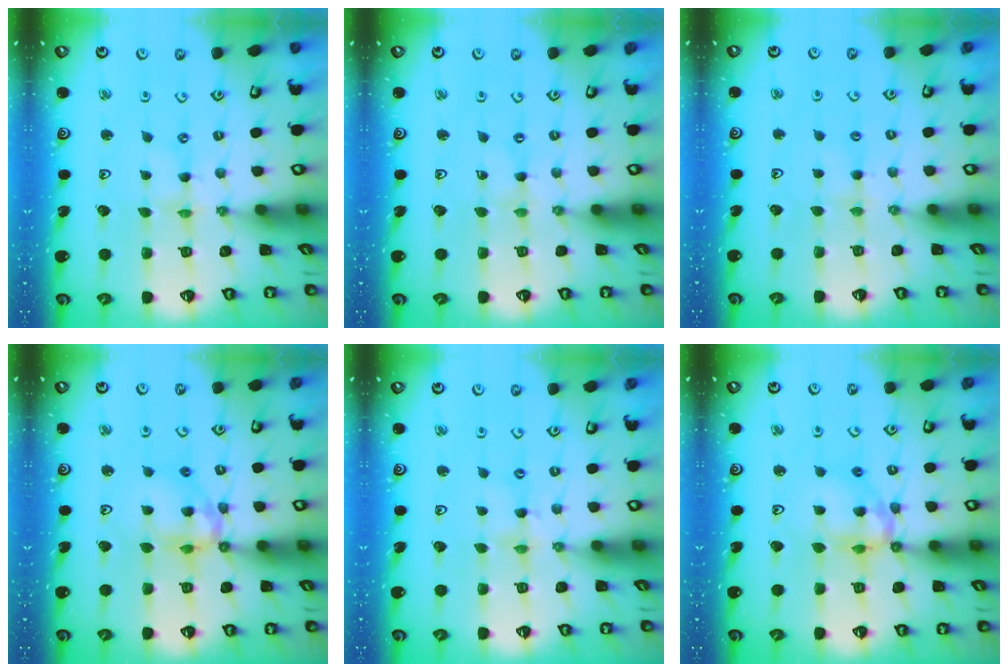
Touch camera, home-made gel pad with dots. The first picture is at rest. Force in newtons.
{"total": 0.0}
{"total": 2.6, "press": 2.6, "slide": 0.4}
{"total": 11.5, "press": 11.4, "slide": 1.1}
{"total": 1.8, "press": 1.8, "slide": 0.2}
{"total": 11.5, "press": 11.4, "slide": 1.1}